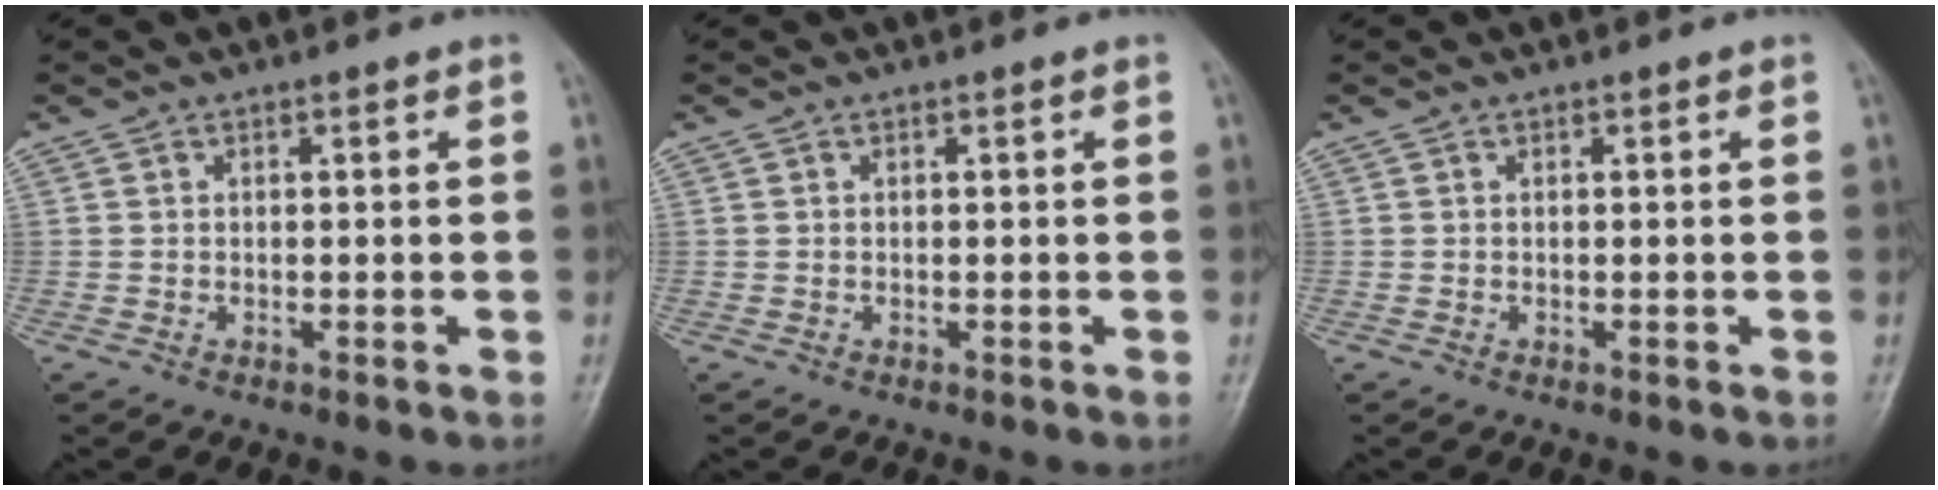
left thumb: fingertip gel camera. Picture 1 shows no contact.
{"total": 0.0}
{"total": 0.0}